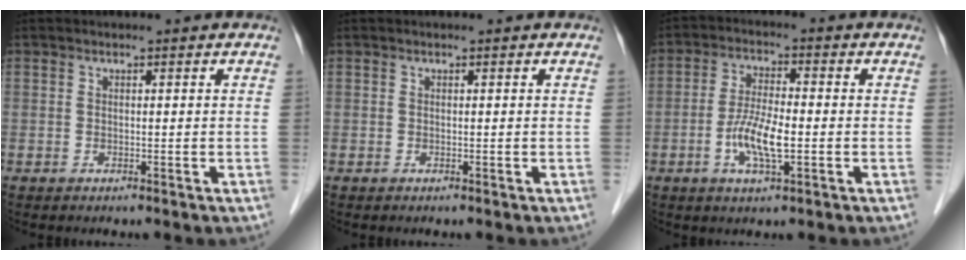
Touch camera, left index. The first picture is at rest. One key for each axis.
{"total": 0.0}
{"total": 6.8, "fx": -2.0, "fy": 1.4, "fz": 6.4, "tx": -0.132, "ty": -0.007, "tz": -0.039}